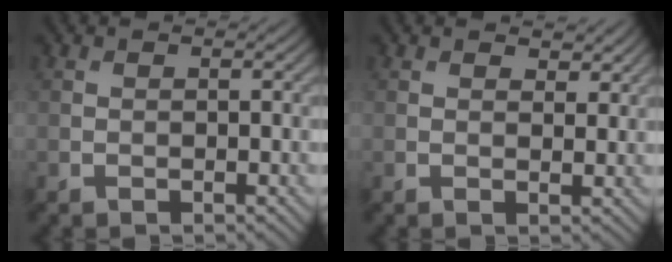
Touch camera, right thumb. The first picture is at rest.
{"total": 2.4, "force": [1.8, 1.0, 1.2], "torque": [-0.017, -0.005, 0.034]}